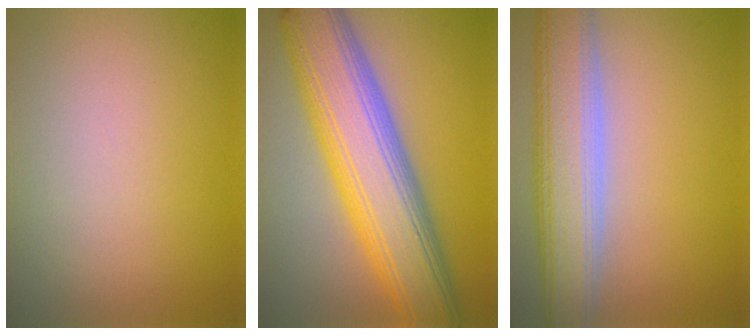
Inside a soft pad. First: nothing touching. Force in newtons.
{"total": 11.8, "press": 11.8, "slide": 0.4}
{"total": 8.1, "press": 8.1, "slide": 0.5}